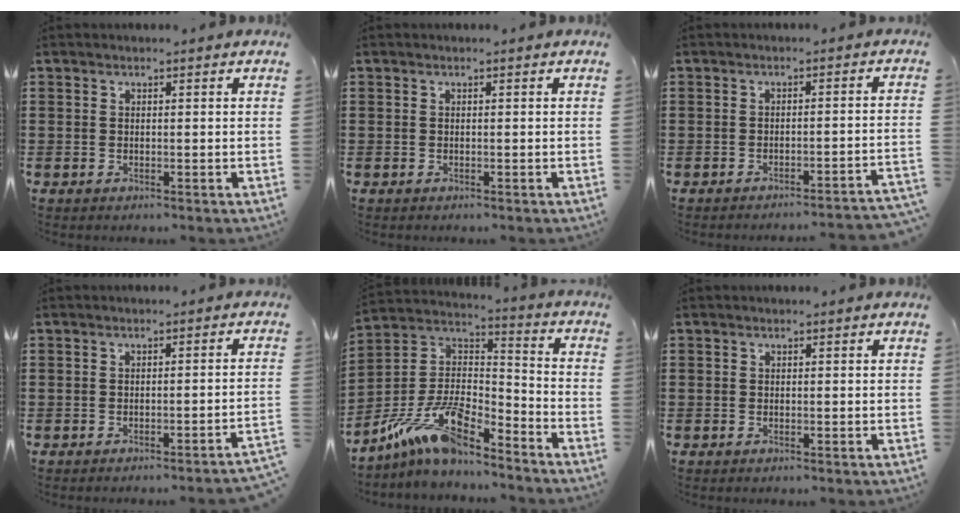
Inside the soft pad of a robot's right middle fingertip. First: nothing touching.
{"total": 0.0}
{"total": 2.1, "force": [-2.0, -0.4, 0.5], "torque": [-0.010, 0.000, -0.042]}
{"total": 1.5, "force": [-1.3, -0.4, 0.6], "torque": [-0.011, 0.001, -0.027]}
{"total": 12.3, "force": [-9.2, 3.5, 7.4], "torque": [-0.168, 0.012, -0.187]}
{"total": 0.0}